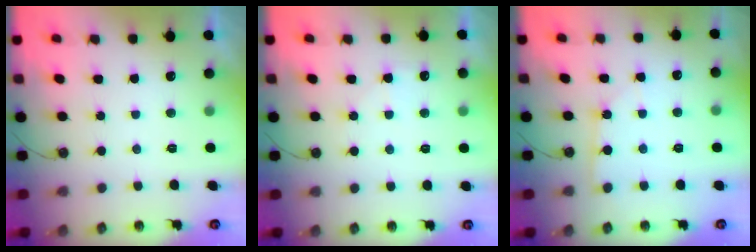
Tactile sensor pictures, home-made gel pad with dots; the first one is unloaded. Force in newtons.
{"total": 4.9, "press": 4.9, "slide": 0.6}
{"total": 2.7, "press": 2.7, "slide": 0.4}